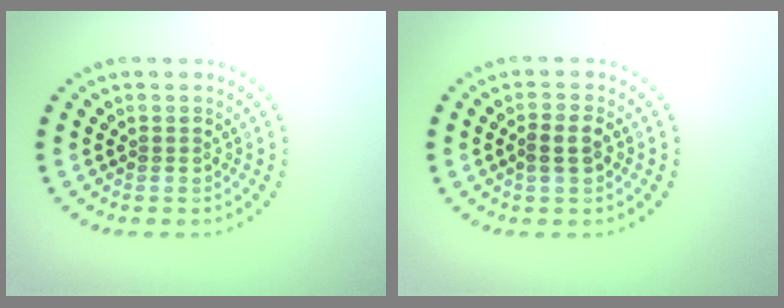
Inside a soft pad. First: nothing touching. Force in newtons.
{"total": 2.0, "press": 2.0, "slide": 0.5}